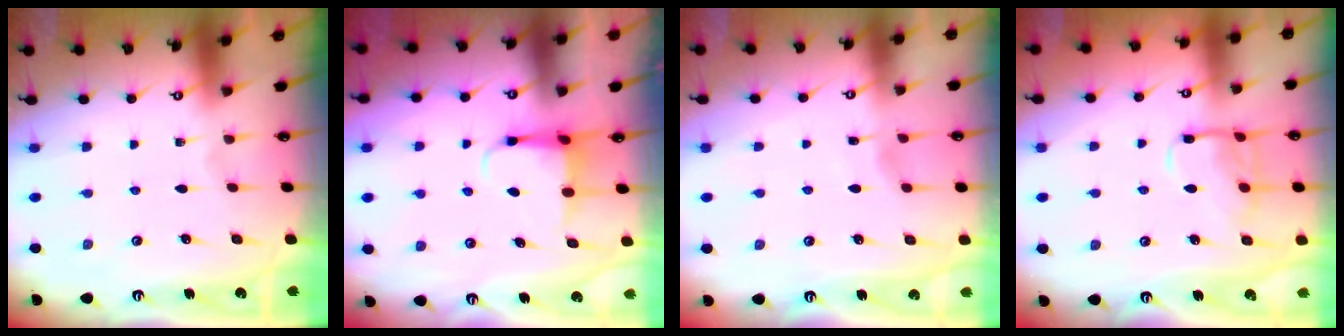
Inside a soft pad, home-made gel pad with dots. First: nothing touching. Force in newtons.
{"total": 4.6, "press": 4.5, "slide": 0.5}
{"total": 2.2, "press": 2.2, "slide": 0.2}
{"total": 11.1, "press": 11.0, "slide": 1.0}